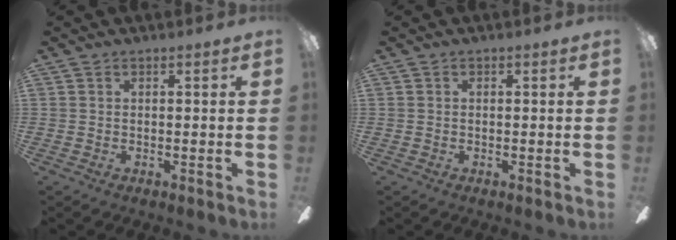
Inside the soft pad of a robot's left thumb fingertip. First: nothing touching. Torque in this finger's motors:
{"motor_torque": [0.00, 0.00, -0.05, 0.05, 0.00]}